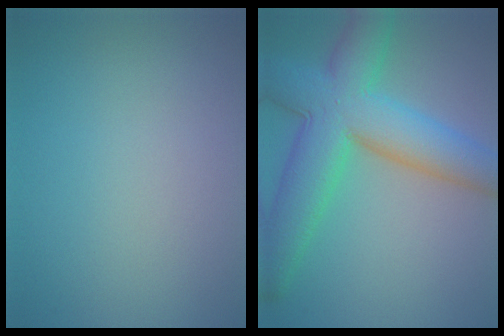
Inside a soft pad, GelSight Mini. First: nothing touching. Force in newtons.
{"total": 10.0, "press": 10.0, "slide": 0.3}